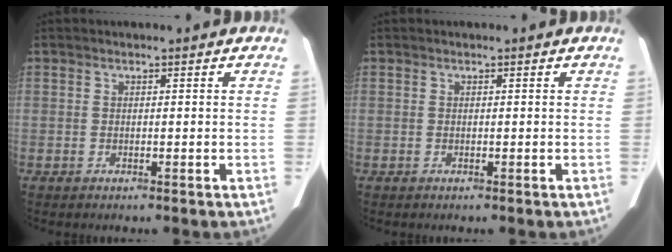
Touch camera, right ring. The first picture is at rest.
{"total": 0.0}